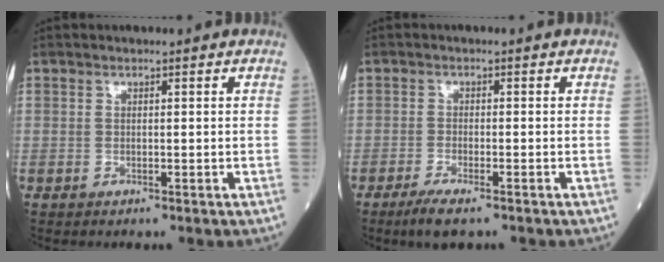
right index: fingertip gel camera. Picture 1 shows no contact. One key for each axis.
{"total": 4.3, "fx": -3.1, "fy": 0.7, "fz": 2.9, "tx": -0.055, "ty": -0.009, "tz": -0.052}